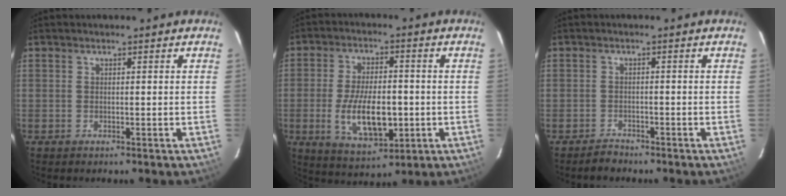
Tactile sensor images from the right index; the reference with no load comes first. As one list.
[{"total": 12.9, "force": [-2.5, 5.8, 11.2], "torque": [-0.219, -0.010, -0.033]}, {"total": 2.3, "force": [-2.0, 1.3, 0.0], "torque": [-0.001, 0.008, -0.033]}]